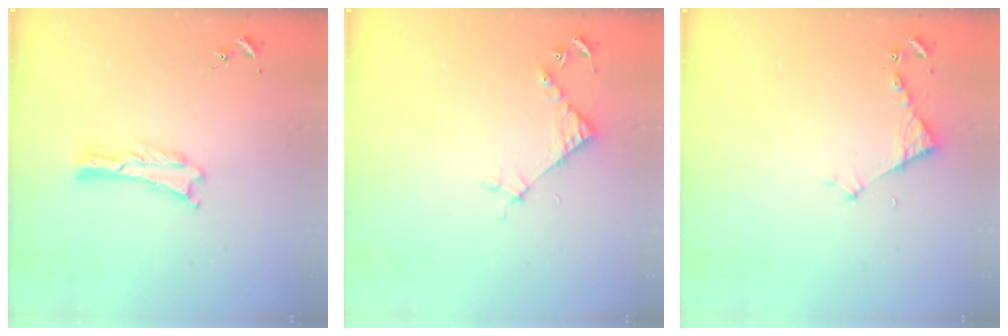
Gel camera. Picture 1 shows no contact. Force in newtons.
{"total": 4.5, "press": 4.5, "slide": 0.4}
{"total": 3.5, "press": 3.5, "slide": 0.3}